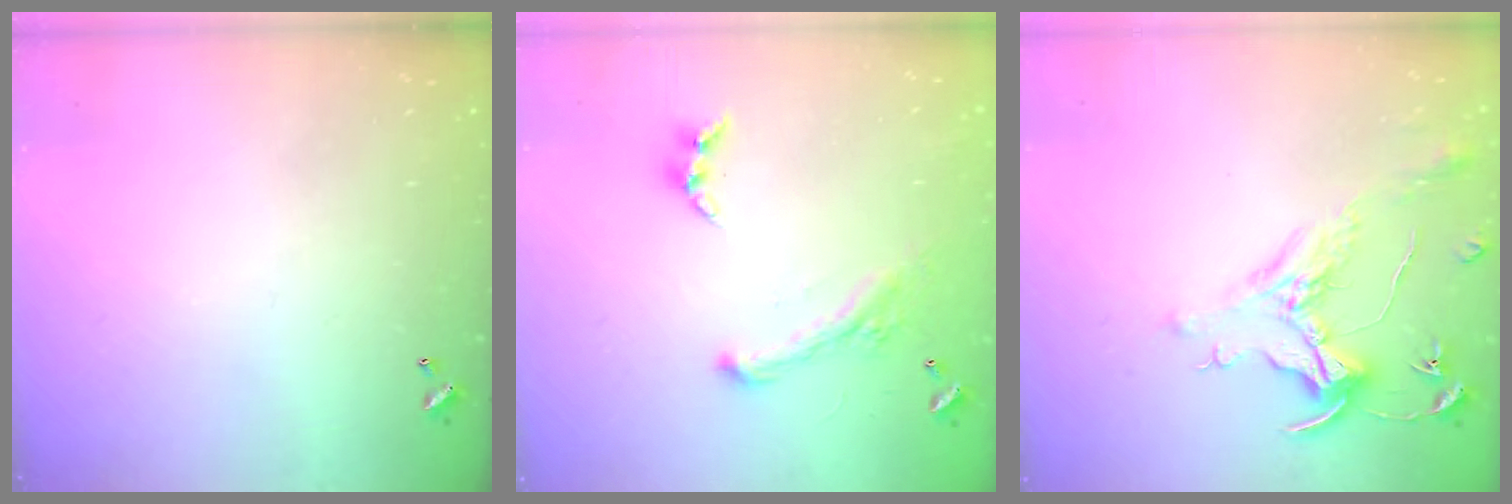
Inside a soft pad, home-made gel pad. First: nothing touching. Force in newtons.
{"total": 1.9, "press": 1.3, "slide": 1.4}
{"total": 1.6, "press": 1.4, "slide": 0.7}